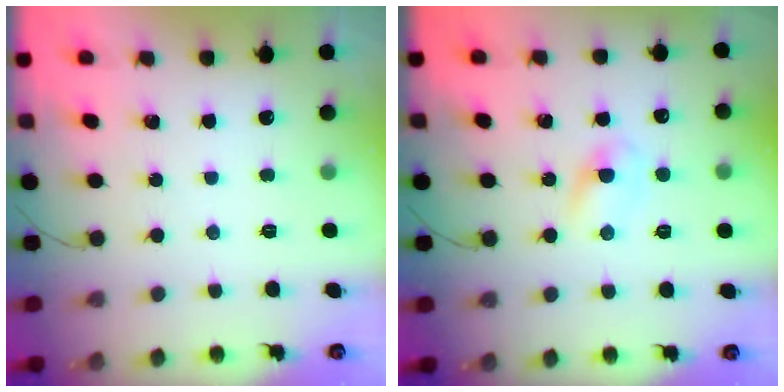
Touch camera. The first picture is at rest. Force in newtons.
{"total": 2.9, "press": 2.7, "slide": 1.2}